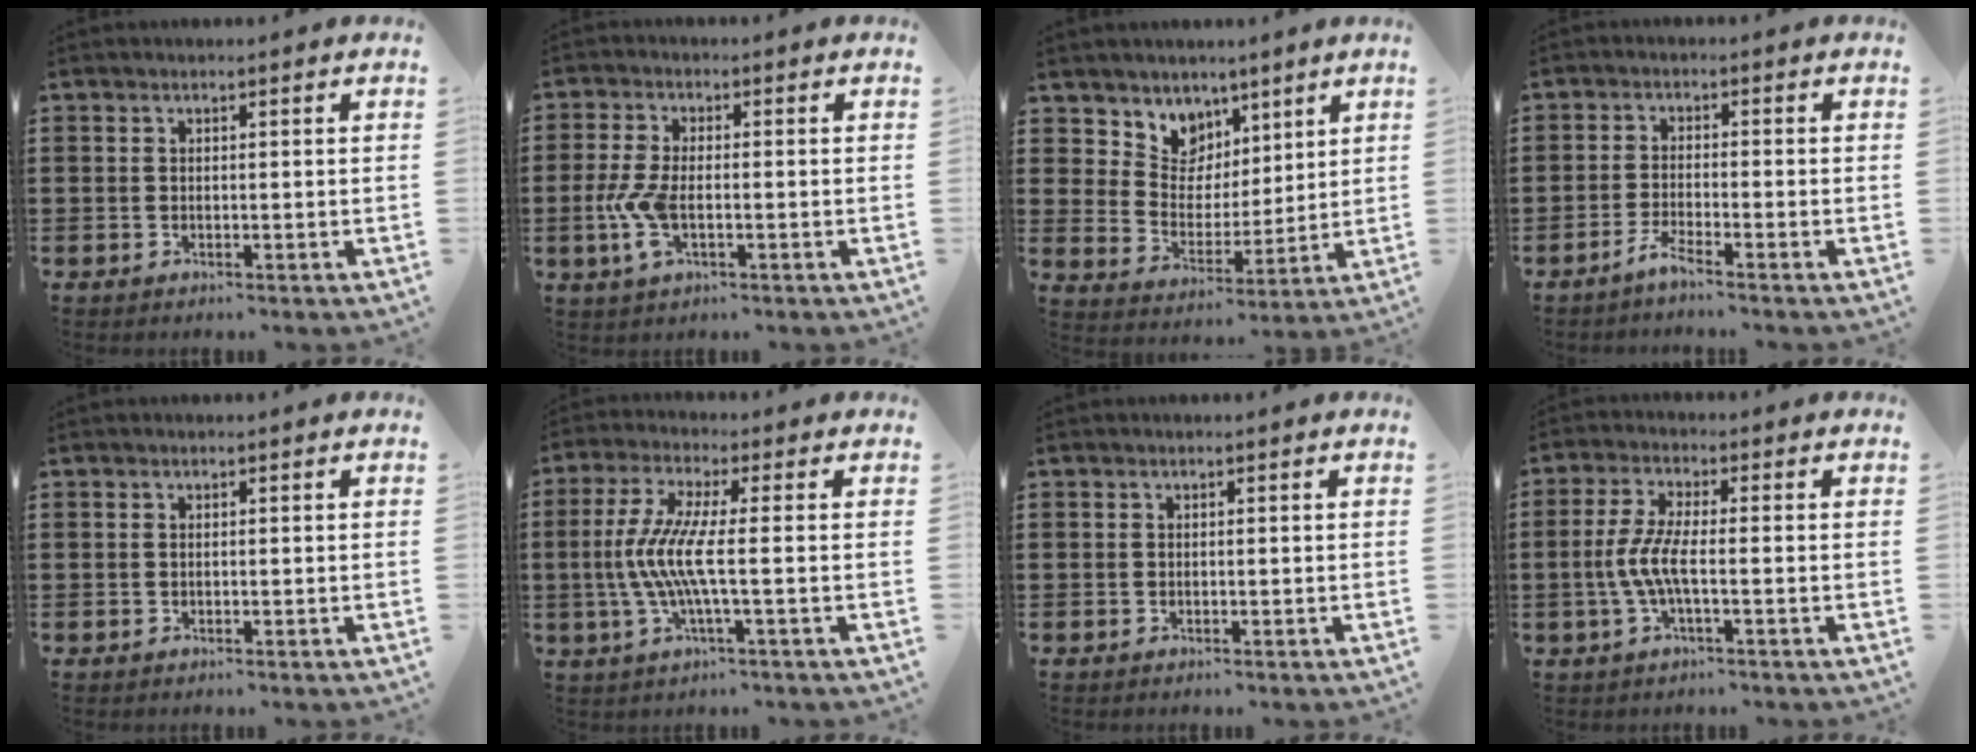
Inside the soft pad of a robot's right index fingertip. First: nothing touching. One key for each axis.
{"total": 5.8, "fx": -1.2, "fy": 2.5, "fz": 5.1, "tx": -0.122, "ty": -0.006, "tz": -0.029}
{"total": 6.4, "fx": 4.3, "fy": 4.7, "fz": -0.7, "tx": -0.035, "ty": -0.037, "tz": 0.079}
{"total": 2.3, "fx": -2.1, "fy": -0.2, "fz": 0.9, "tx": -0.030, "ty": -0.002, "tz": -0.045}
{"total": 0.0}
{"total": 7.8, "fx": -1.1, "fy": 0.6, "fz": 7.7, "tx": -0.179, "ty": -0.022, "tz": -0.033}
{"total": 0.0}
{"total": 5.6, "fx": -1.4, "fy": 1.1, "fz": 5.3, "tx": -0.129, "ty": -0.012, "tz": -0.036}